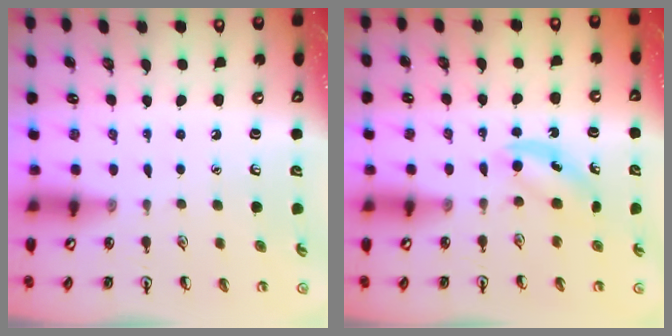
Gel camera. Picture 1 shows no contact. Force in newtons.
{"total": 4.0, "press": 4.0, "slide": 0.8}